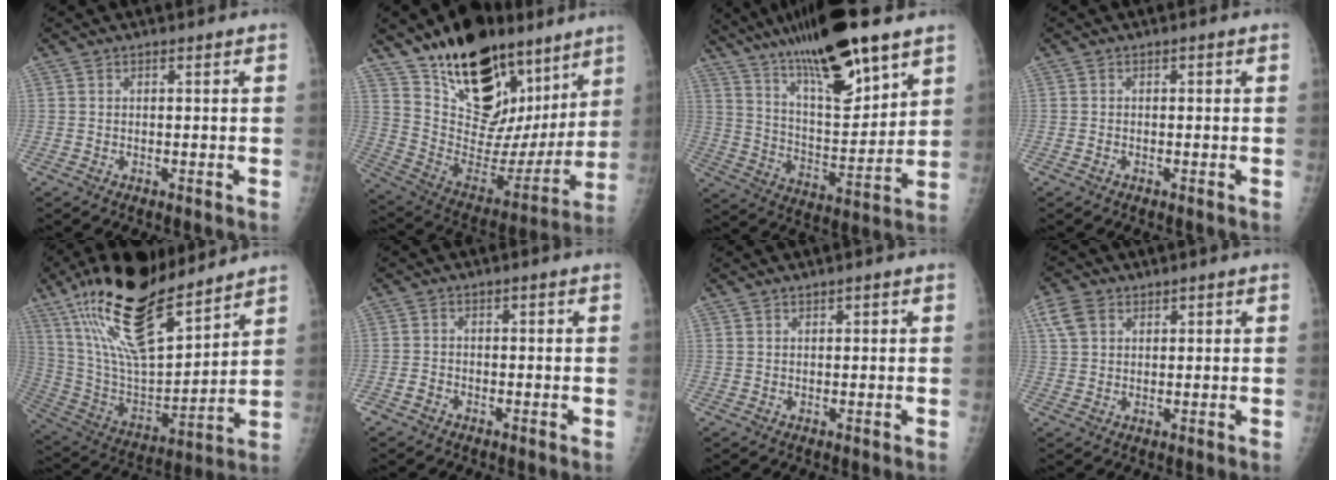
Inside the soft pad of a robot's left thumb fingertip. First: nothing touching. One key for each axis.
{"total": 28.3, "fx": 18.0, "fy": 14.6, "fz": 16.2, "tx": -0.200, "ty": -0.064, "tz": 0.297}
{"total": 22.4, "fx": 14.9, "fy": 5.3, "fz": 15.8, "tx": -0.254, "ty": -0.057, "tz": 0.257}
{"total": 0.7, "fx": -0.4, "fy": 0.6, "fz": 0.2, "tx": 0.002, "ty": 0.003, "tz": -0.011}
{"total": 25.6, "fx": 16.8, "fy": 8.7, "fz": 17.3, "tx": -0.292, "ty": -0.056, "tz": 0.304}
{"total": 2.1, "fx": -1.3, "fy": 1.6, "fz": 0.5, "tx": -0.005, "ty": 0.008, "tz": -0.026}
{"total": 0.8, "fx": 0.4, "fy": 0.6, "fz": 0.2, "tx": 0.005, "ty": 0.000, "tz": 0.005}
{"total": 5.1, "fx": 2.2, "fy": 3.7, "fz": 2.8, "tx": -0.050, "ty": 0.005, "tz": 0.043}